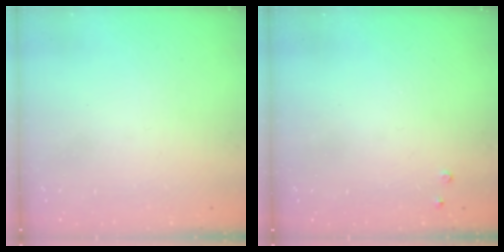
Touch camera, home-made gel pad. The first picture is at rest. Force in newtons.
{"total": 1.8, "press": 1.8, "slide": 0.4}